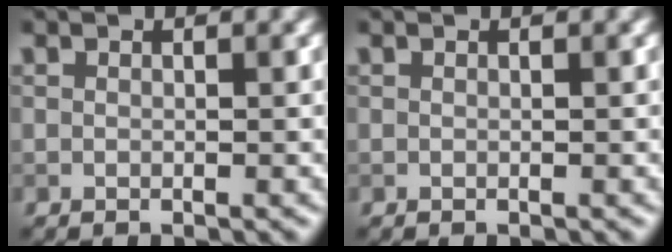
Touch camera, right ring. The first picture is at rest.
{"total": 0.0}